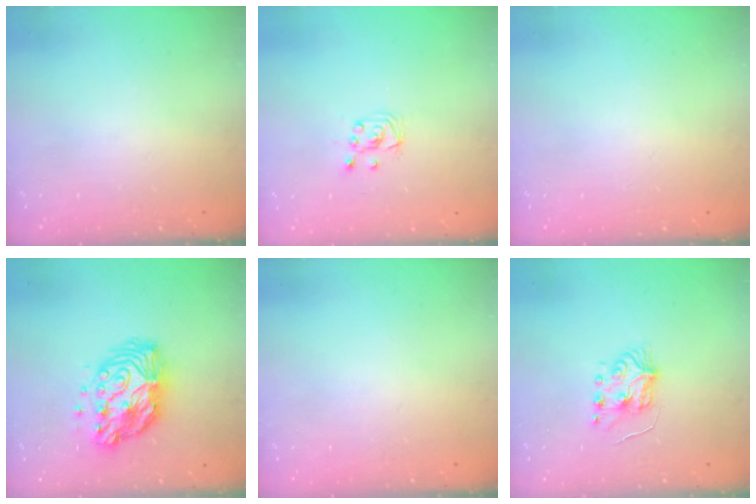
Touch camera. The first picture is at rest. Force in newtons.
{"total": 3.4, "press": 3.4, "slide": 0.3}
{"total": 0.0}
{"total": 12.8, "press": 12.8, "slide": 0.9}
{"total": 0.0}
{"total": 5.2, "press": 5.1, "slide": 0.7}